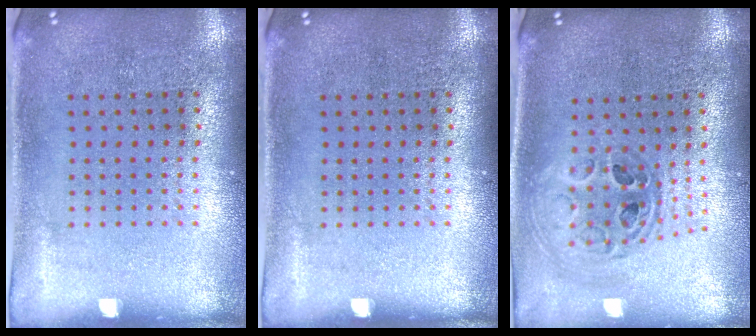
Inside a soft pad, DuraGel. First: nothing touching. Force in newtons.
{"total": 0.0}
{"total": 0.9, "press": 0.9, "slide": 0.2}